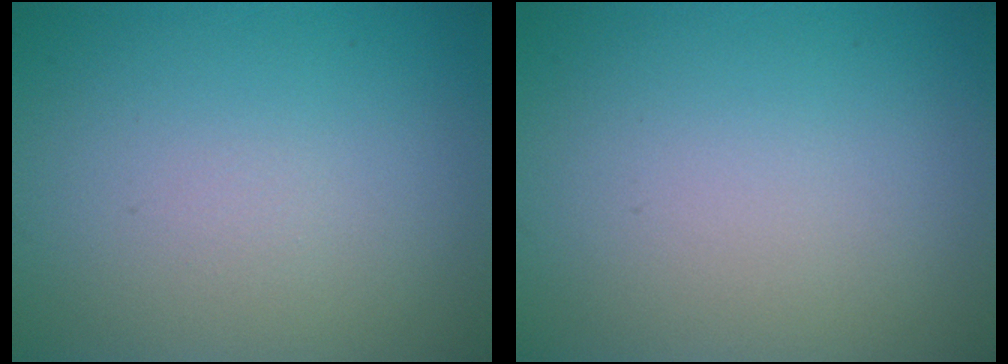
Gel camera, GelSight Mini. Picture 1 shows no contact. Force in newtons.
{"total": 0.0}